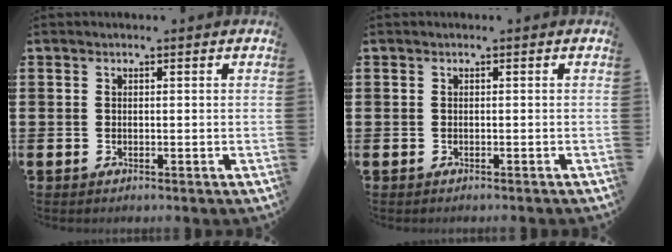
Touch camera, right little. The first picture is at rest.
{"total": 0.0}